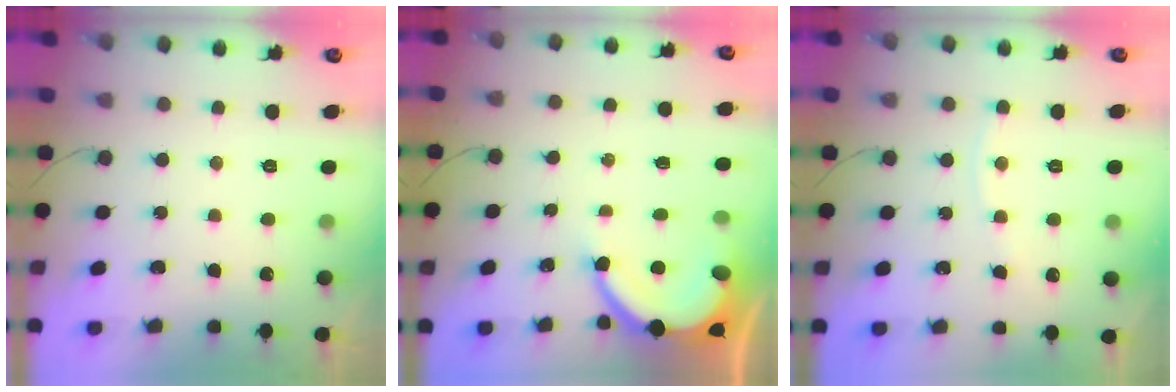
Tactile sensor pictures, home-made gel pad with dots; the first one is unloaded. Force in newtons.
{"total": 7.3, "press": 7.3, "slide": 0.7}
{"total": 3.2, "press": 3.1, "slide": 0.4}